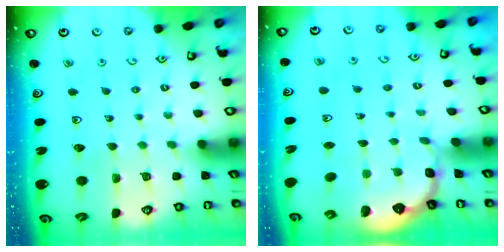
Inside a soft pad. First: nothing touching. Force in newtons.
{"total": 2.6, "press": 2.1, "slide": 1.6}